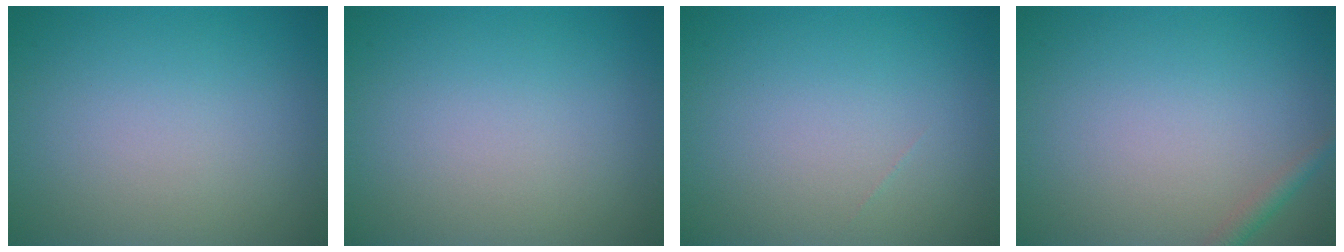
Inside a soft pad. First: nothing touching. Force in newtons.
{"total": 0.0}
{"total": 0.0}
{"total": 1.2, "press": 1.2, "slide": 0.0}